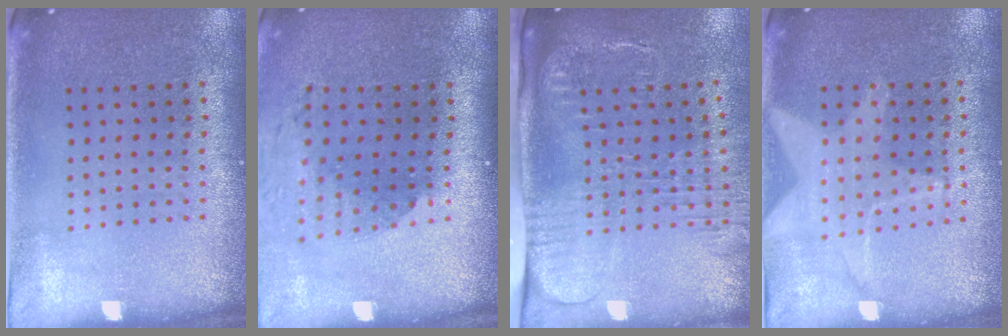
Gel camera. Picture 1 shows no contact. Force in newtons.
{"total": 1.8, "press": 1.4, "slide": 1.1}
{"total": 2.6, "press": 2.0, "slide": 1.7}
{"total": 1.1, "press": 1.1, "slide": 0.2}